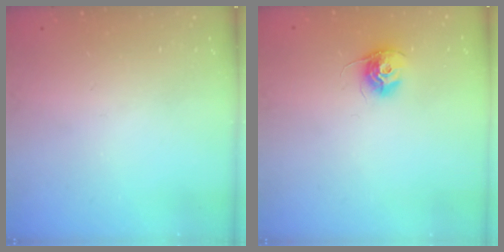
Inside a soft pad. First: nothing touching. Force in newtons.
{"total": 10.3, "press": 10.3, "slide": 0.5}